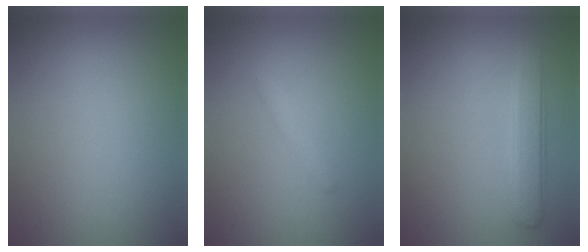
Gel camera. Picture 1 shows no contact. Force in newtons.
{"total": 0.9, "press": 0.9, "slide": 0.0}
{"total": 2.8, "press": 2.8, "slide": 0.1}